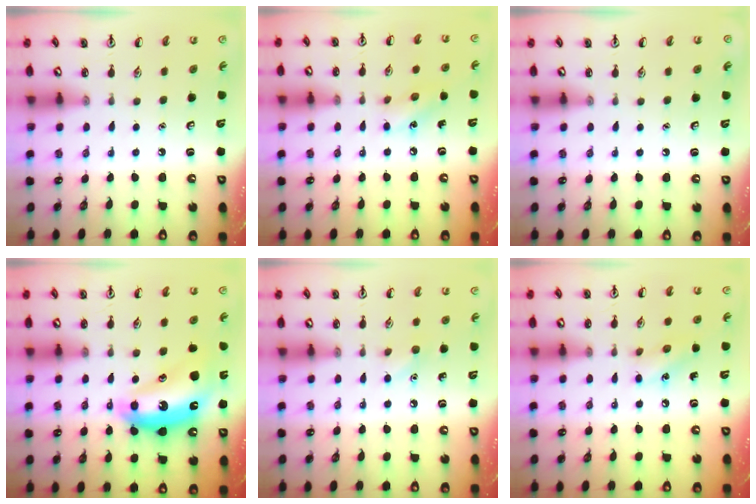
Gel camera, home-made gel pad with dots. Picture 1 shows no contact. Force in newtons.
{"total": 7.3, "press": 7.2, "slide": 1.3}
{"total": 0.0}
{"total": 15.0, "press": 15.0, "slide": 0.8}
{"total": 6.2, "press": 5.9, "slide": 1.8}
{"total": 7.3, "press": 7.2, "slide": 1.3}